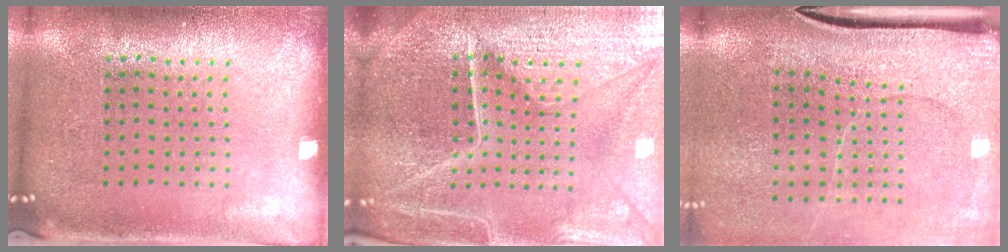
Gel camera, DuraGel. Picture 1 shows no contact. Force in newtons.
{"total": 5.9, "press": 5.4, "slide": 2.4}
{"total": 4.1, "press": 3.3, "slide": 2.4}